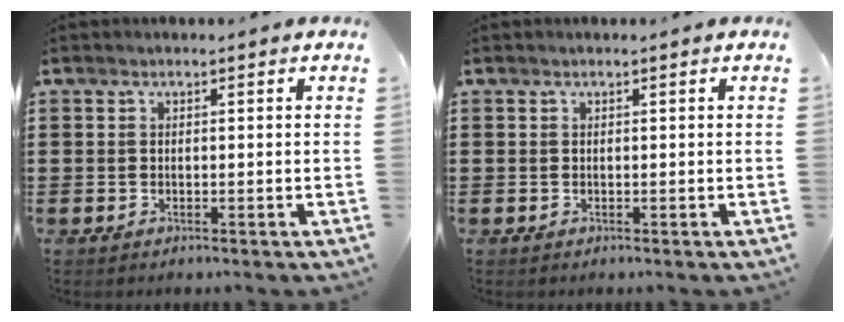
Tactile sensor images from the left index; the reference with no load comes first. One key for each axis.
{"total": 0.0}